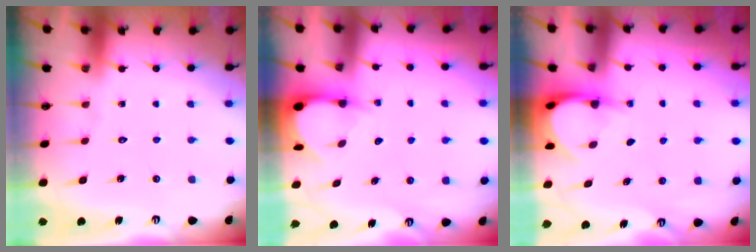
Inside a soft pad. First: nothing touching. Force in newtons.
{"total": 3.4, "press": 3.4, "slide": 0.3}
{"total": 3.7, "press": 3.7, "slide": 0.4}